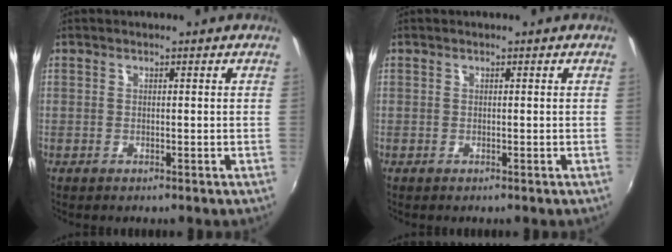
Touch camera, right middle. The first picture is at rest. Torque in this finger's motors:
{"motor_torque": [-0.13, 0.04, -0.03, -0.01]}